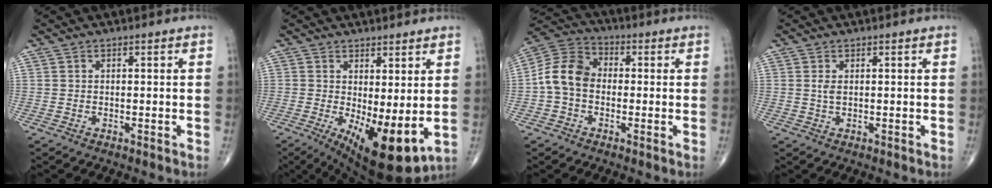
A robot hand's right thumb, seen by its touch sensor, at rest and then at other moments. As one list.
[{"total": 11.9, "force": [-1.2, 4.3, 11.0], "torque": [-0.164, -0.026, -0.003]}, {"total": 9.4, "force": [-1.0, 7.1, 6.1], "torque": [-0.106, 0.030, -0.034]}, {"total": 1.3, "force": [0.2, 0.6, 1.2], "torque": [-0.024, 0.001, 0.007]}]